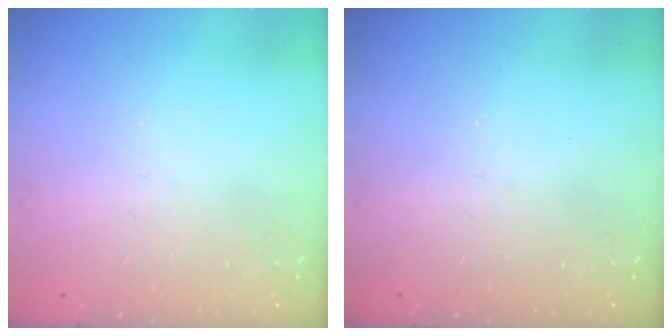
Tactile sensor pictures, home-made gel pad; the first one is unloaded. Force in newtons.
{"total": 0.0}